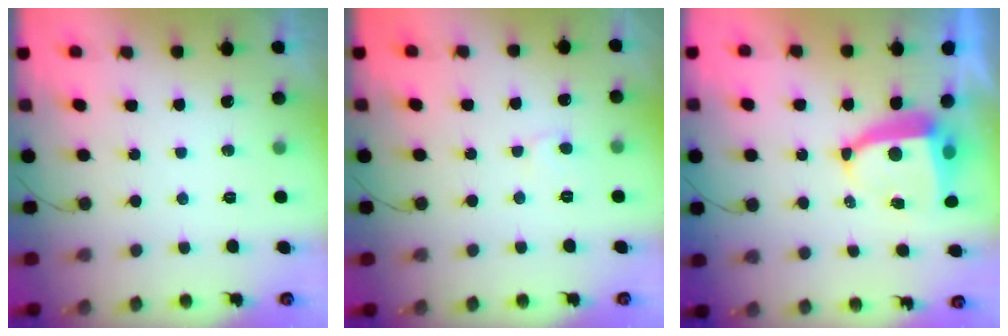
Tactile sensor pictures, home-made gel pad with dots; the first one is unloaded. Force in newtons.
{"total": 5.1, "press": 5.0, "slide": 0.5}
{"total": 8.0, "press": 8.0, "slide": 1.0}